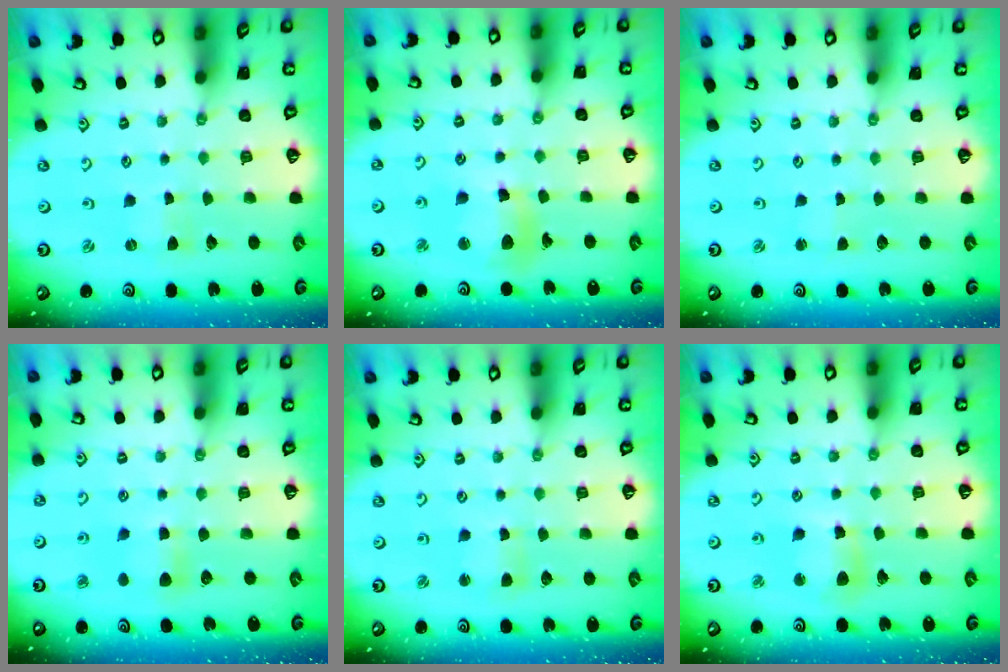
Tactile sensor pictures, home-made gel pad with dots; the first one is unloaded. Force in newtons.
{"total": 11.3, "press": 11.1, "slide": 2.0}
{"total": 0.6, "press": 0.6, "slide": 0.0}
{"total": 5.8, "press": 5.7, "slide": 0.5}
{"total": 2.8, "press": 2.8, "slide": 0.3}
{"total": 8.8, "press": 8.7, "slide": 1.1}